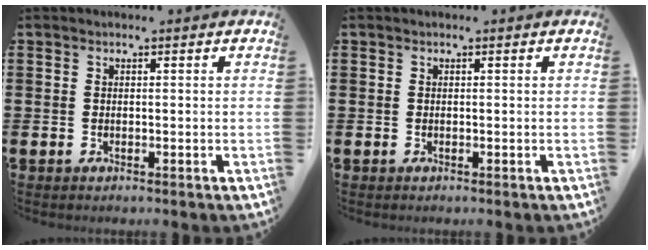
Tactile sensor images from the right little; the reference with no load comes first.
{"total": 0.0}